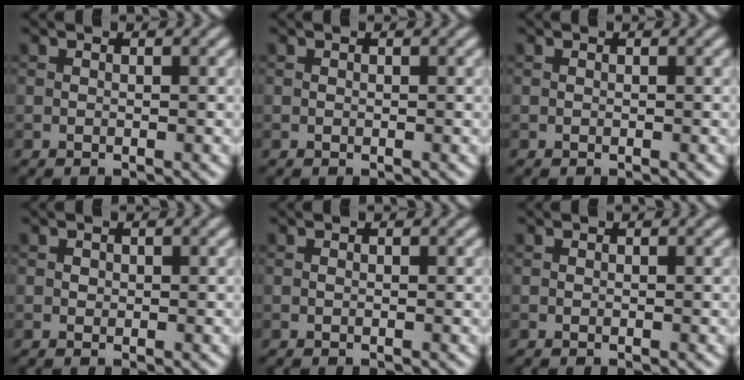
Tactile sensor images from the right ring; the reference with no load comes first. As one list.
[{"total": 0.0}, {"total": 0.0}, {"total": 0.5, "force": [0.2, 0.5, 0.1], "torque": [0.001, -0.002, 0.002]}, {"total": 0.0}, {"total": 0.0}]